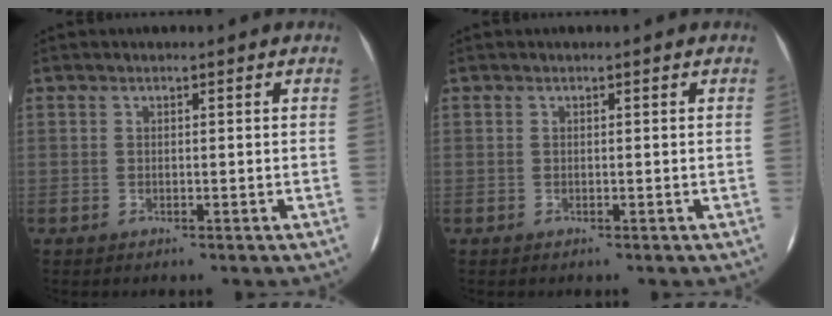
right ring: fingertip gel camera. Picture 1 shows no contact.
{"total": 0.0}